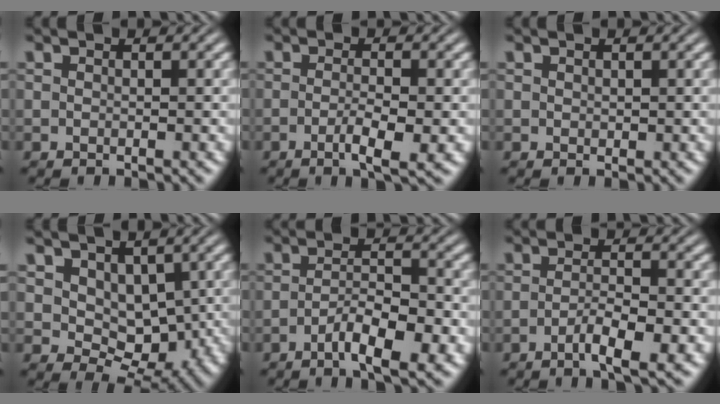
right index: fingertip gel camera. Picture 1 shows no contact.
{"total": 3.1, "force": [-1.3, 0.0, 2.8], "torque": [-0.045, -0.007, -0.021]}
{"total": 0.6, "force": [0.3, -0.6, -0.1], "torque": [0.008, -0.005, 0.014]}
{"total": 6.3, "force": [0.3, 4.6, 4.4], "torque": [-0.073, -0.034, 0.026]}
{"total": 4.9, "force": [-2.8, 0.9, 3.9], "torque": [-0.048, -0.008, -0.044]}
{"total": 3.6, "force": [-2.2, 0.0, 2.8], "torque": [-0.041, -0.008, -0.035]}